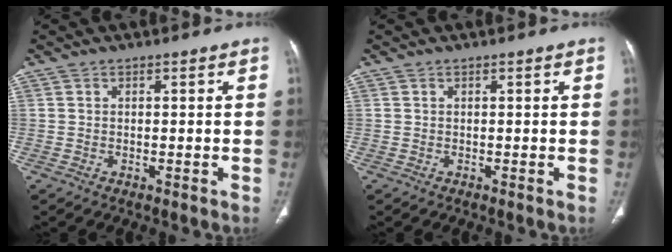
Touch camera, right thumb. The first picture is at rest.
{"total": 0.0}